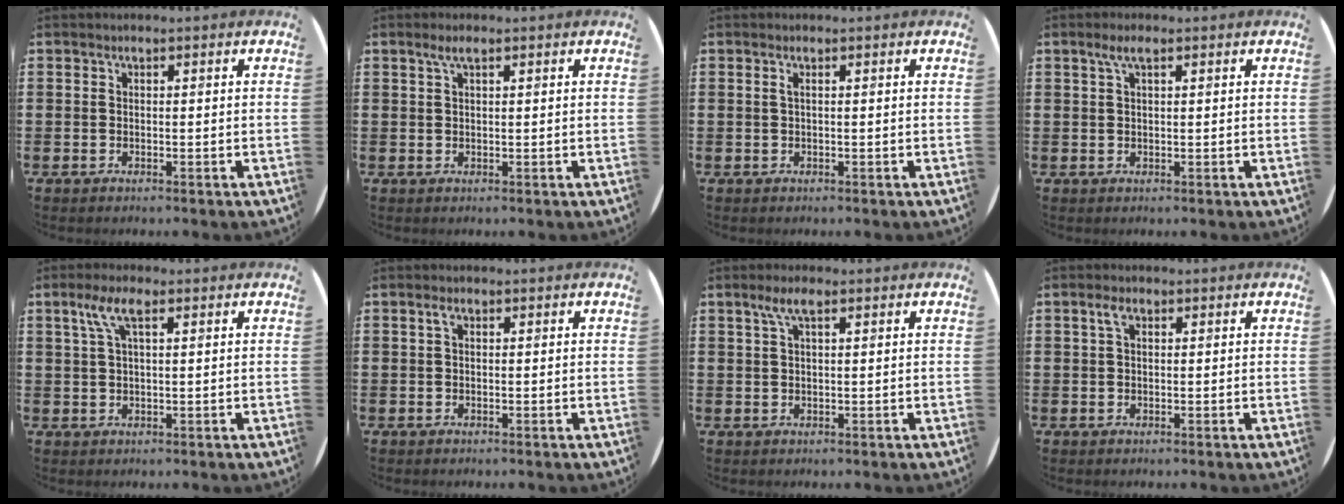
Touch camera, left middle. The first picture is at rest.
{"total": 1.6, "force": [0.9, 0.3, 1.3], "torque": [-0.027, 0.005, 0.015]}
{"total": 0.5, "force": [0.1, -0.1, 0.5], "torque": [-0.007, -0.001, 0.002]}
{"total": 2.1, "force": [1.1, 0.5, 1.7], "torque": [-0.034, 0.006, 0.018]}
{"total": 4.2, "force": [2.1, 1.2, 3.4], "torque": [-0.073, 0.010, 0.034]}
{"total": 0.9, "force": [0.4, 0.4, 0.7], "torque": [-0.017, 0.004, 0.006]}
{"total": 3.0, "force": [1.7, 0.8, 2.4], "torque": [-0.050, 0.009, 0.027]}
{"total": 1.9, "force": [0.8, 0.9, 1.4], "torque": [-0.031, 0.007, 0.013]}